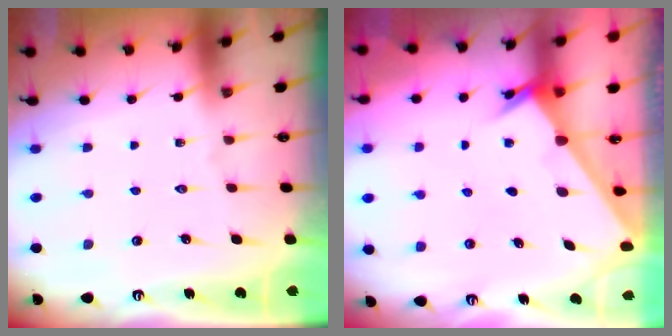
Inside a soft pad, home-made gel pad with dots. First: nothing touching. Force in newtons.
{"total": 2.3, "press": 2.2, "slide": 0.2}